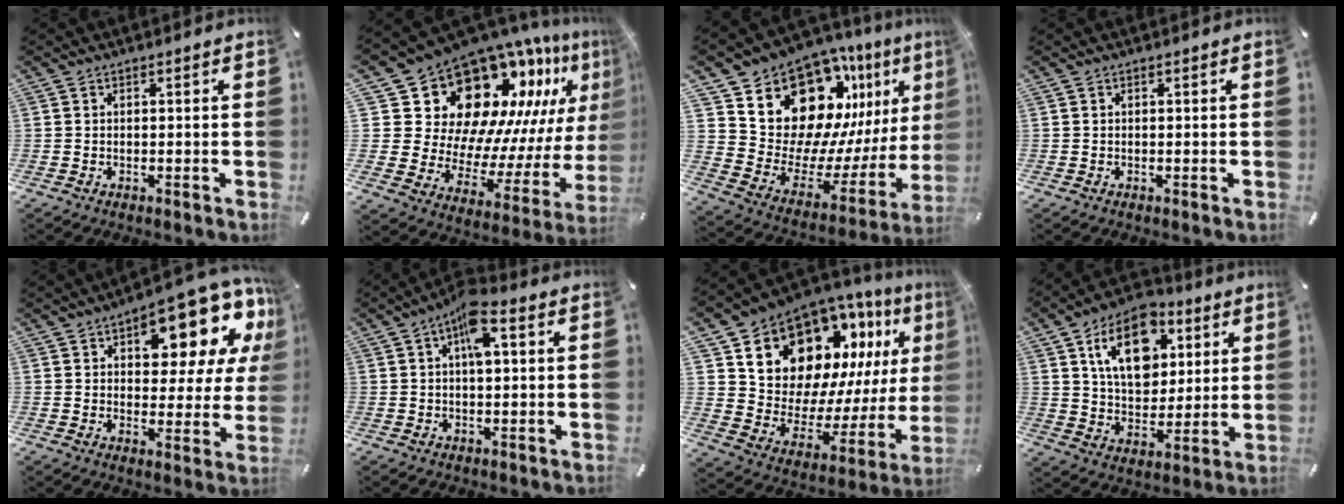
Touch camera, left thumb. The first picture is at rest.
{"total": 21.9, "force": [15.5, 12.6, 9.1], "torque": [-0.120, -0.163, 0.300]}
{"total": 17.9, "force": [12.0, 11.2, 7.1], "torque": [-0.083, -0.130, 0.224]}
{"total": 0.0}
{"total": 16.2, "force": [10.4, 7.2, 10.2], "torque": [-0.131, -0.082, 0.171]}
{"total": 7.0, "force": [2.2, 2.7, 6.1], "torque": [-0.096, 0.000, 0.033]}
{"total": 15.8, "force": [10.7, 10.3, 5.5], "torque": [-0.083, -0.099, 0.196]}
{"total": 16.0, "force": [7.0, 11.0, 9.3], "torque": [-0.144, -0.014, 0.126]}